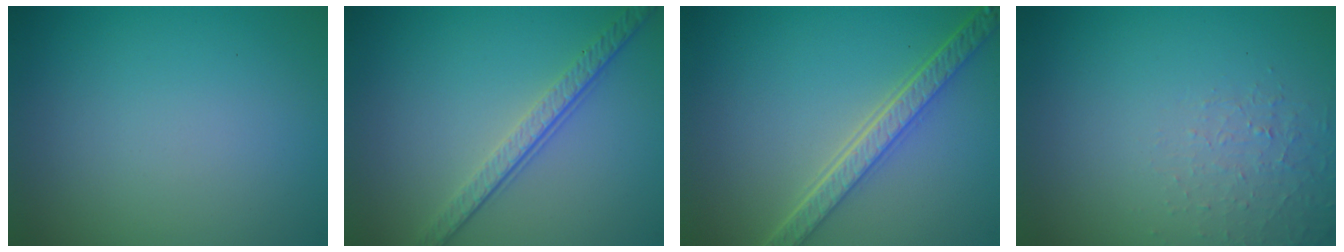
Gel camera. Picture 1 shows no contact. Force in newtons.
{"total": 3.8, "press": 2.8, "slide": 2.7}
{"total": 5.2, "press": 4.0, "slide": 3.3}
{"total": 1.3, "press": 0.4, "slide": 1.2}